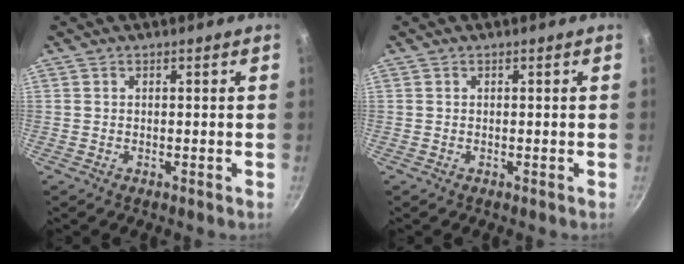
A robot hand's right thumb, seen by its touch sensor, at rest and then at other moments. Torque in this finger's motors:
{"motor_torque": [-0.13, 0.13, 0.11, -0.01, 0.01]}